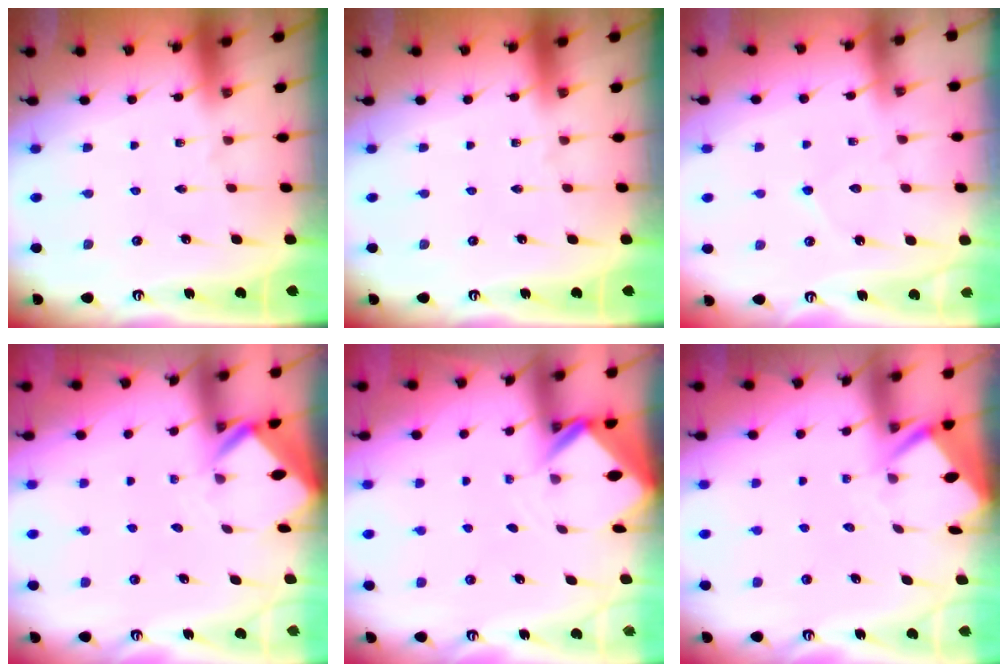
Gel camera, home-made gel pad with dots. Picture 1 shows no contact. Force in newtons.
{"total": 0.0}
{"total": 3.8, "press": 3.7, "slide": 0.3}
{"total": 2.7, "press": 2.7, "slide": 0.2}
{"total": 2.9, "press": 2.9, "slide": 0.2}
{"total": 3.5, "press": 3.5, "slide": 0.3}